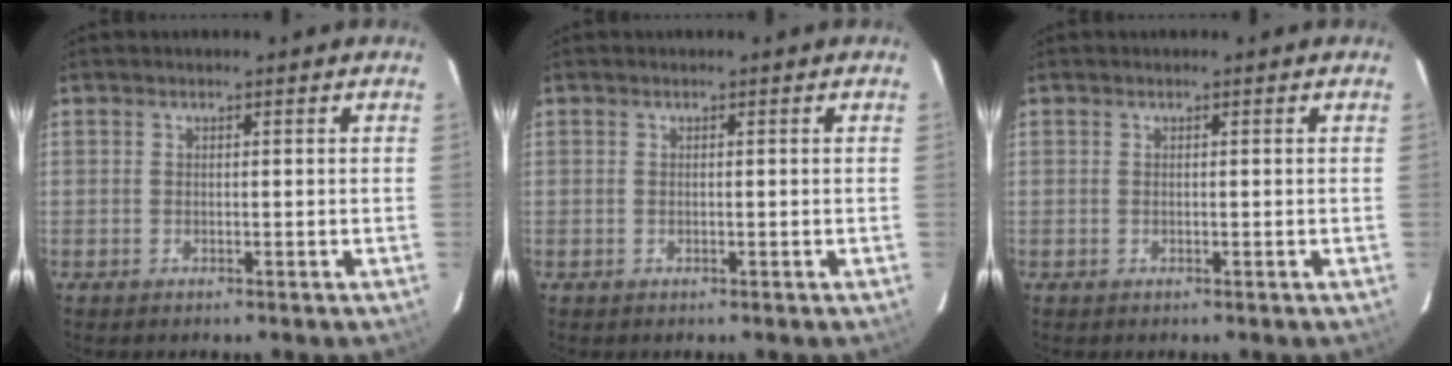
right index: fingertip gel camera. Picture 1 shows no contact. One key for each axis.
{"total": 0.0}
{"total": 0.0}